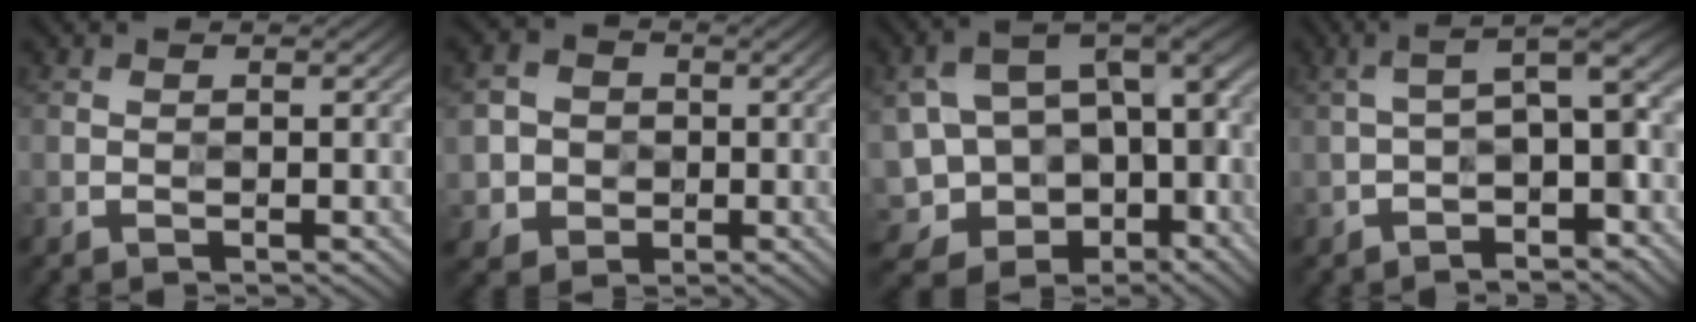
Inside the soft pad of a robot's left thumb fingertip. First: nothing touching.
{"total": 4.9, "force": [-0.4, 4.7, 1.4], "torque": [-0.038, -0.006, -0.020]}
{"total": 14.3, "force": [-4.0, 10.4, 9.0], "torque": [-0.202, -0.033, -0.054]}
{"total": 8.2, "force": [-2.2, 2.6, 7.4], "torque": [-0.114, 0.014, -0.033]}